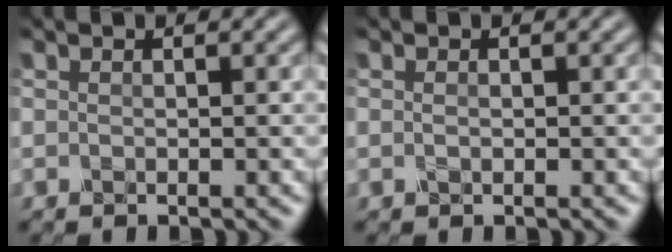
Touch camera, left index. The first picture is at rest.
{"total": 0.5, "force": [-0.1, 0.2, 0.4], "torque": [-0.012, -0.001, -0.001]}